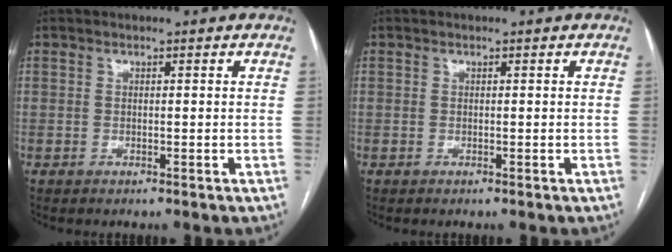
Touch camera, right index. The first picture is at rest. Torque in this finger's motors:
{"motor_torque": [0.00, 0.00, 0.00, 0.01]}